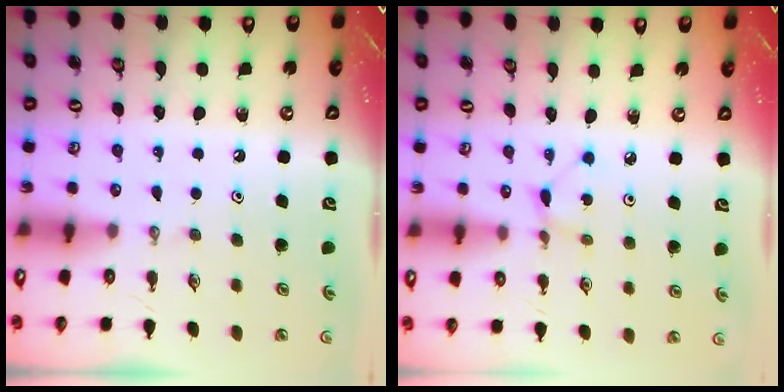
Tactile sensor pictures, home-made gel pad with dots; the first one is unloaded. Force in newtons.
{"total": 1.5, "press": 1.5, "slide": 0.2}